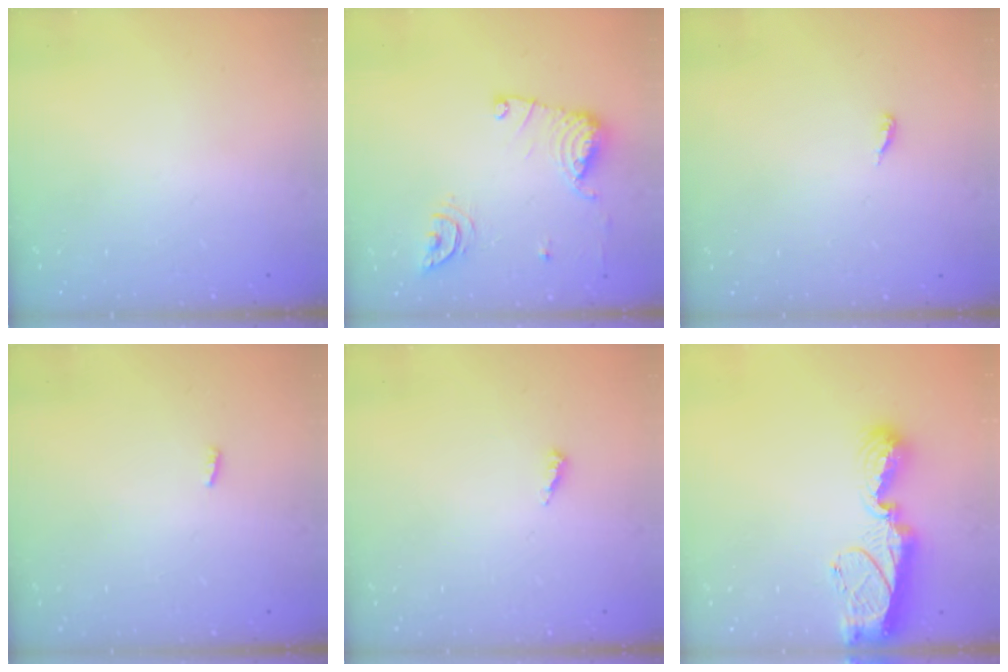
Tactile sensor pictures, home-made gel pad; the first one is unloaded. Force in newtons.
{"total": 12.2, "press": 12.2, "slide": 1.2}
{"total": 3.2, "press": 3.2, "slide": 0.2}
{"total": 2.3, "press": 2.1, "slide": 0.8}
{"total": 3.9, "press": 3.9, "slide": 0.2}
{"total": 11.3, "press": 11.2, "slide": 1.0}